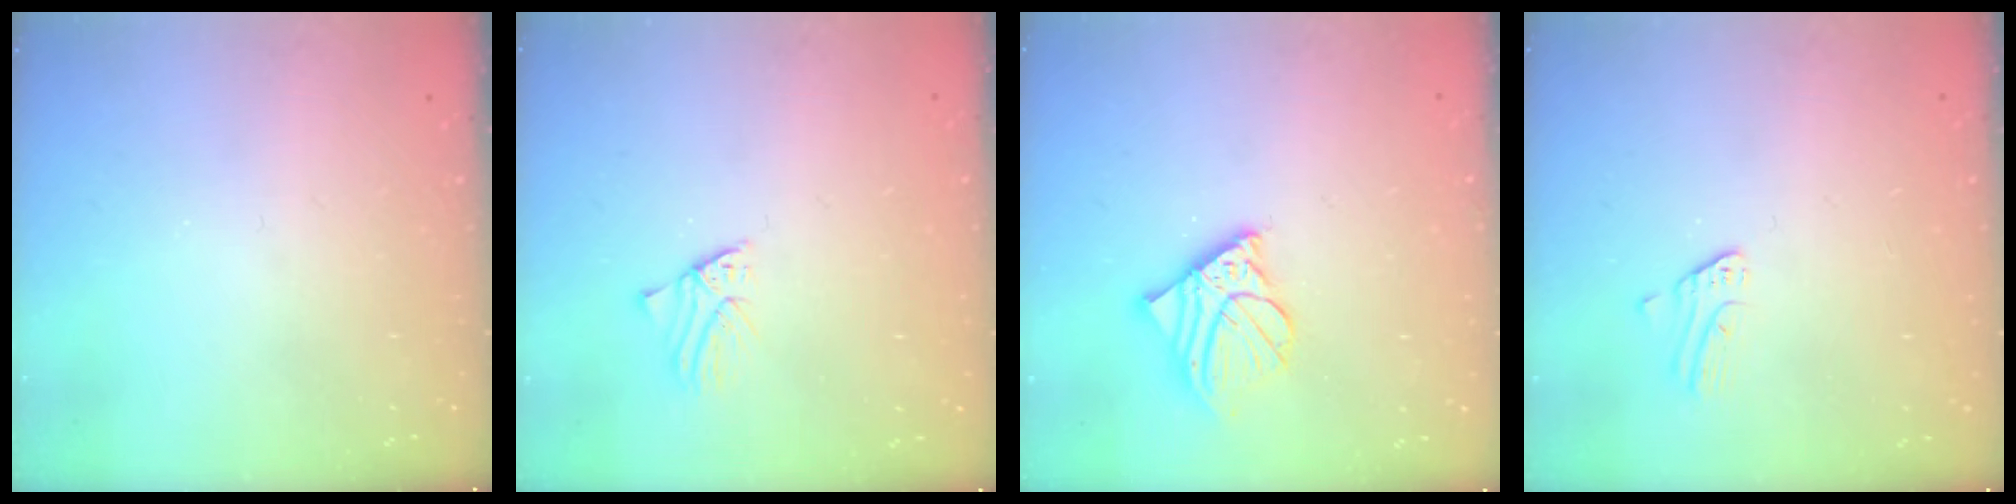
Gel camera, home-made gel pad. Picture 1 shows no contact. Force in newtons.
{"total": 1.1, "press": 1.1, "slide": 0.1}
{"total": 9.2, "press": 8.9, "slide": 2.4}
{"total": 2.3, "press": 2.3, "slide": 0.2}